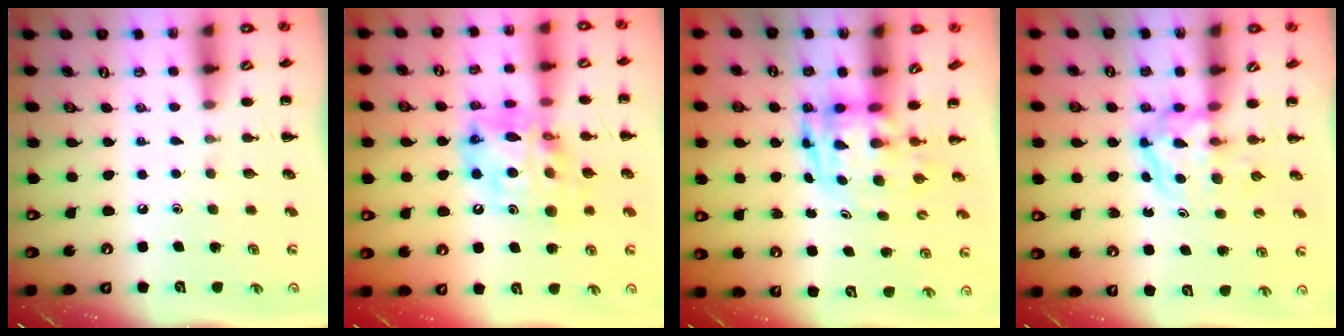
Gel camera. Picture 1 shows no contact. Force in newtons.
{"total": 16.8, "press": 16.2, "slide": 4.2}
{"total": 3.3, "press": 3.2, "slide": 0.7}
{"total": 3.8, "press": 3.8, "slide": 0.4}